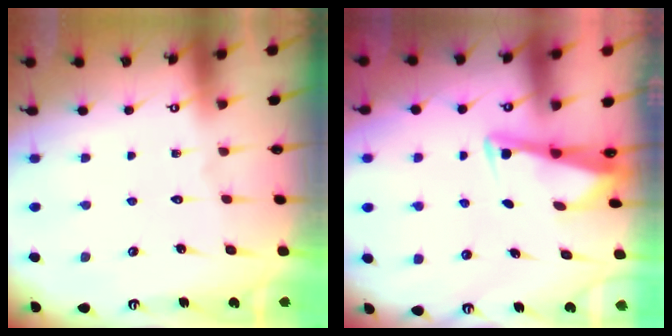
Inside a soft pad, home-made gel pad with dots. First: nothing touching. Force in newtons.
{"total": 2.9, "press": 2.9, "slide": 0.4}